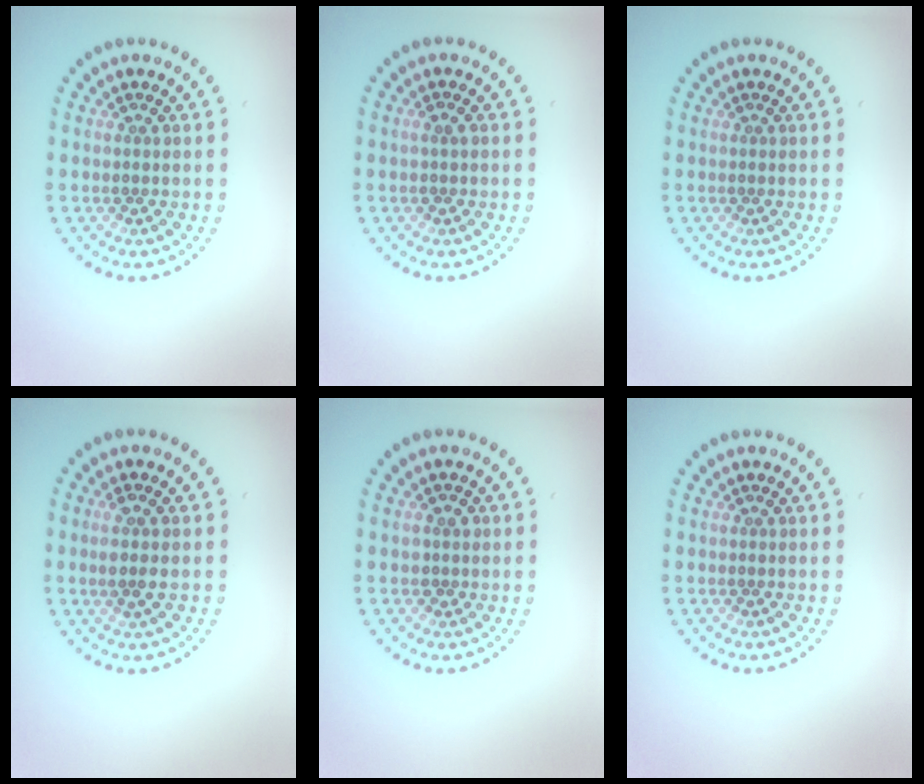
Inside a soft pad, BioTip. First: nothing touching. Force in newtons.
{"total": 0.8, "press": 0.8, "slide": 0.0}
{"total": 0.0}
{"total": 1.6, "press": 1.4, "slide": 0.7}
{"total": 1.2, "press": 1.1, "slide": 0.5}
{"total": 0.0}